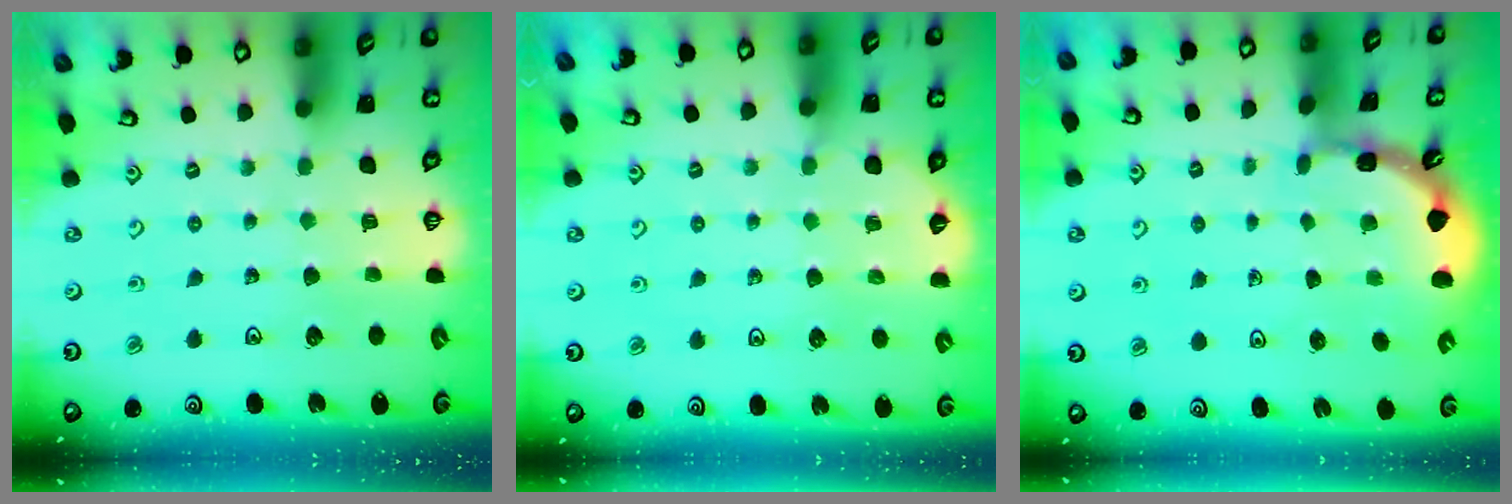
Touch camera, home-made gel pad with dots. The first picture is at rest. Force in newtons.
{"total": 3.9, "press": 3.3, "slide": 2.1}
{"total": 1.6, "press": 1.6, "slide": 0.3}